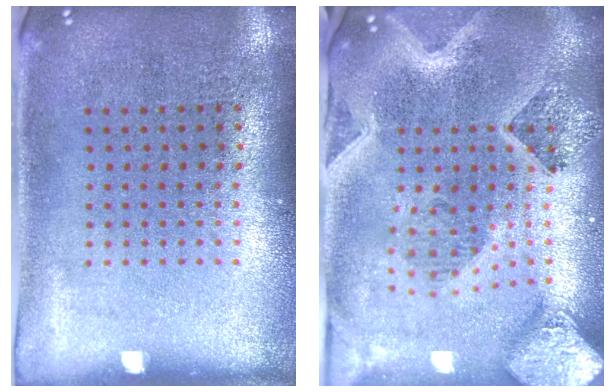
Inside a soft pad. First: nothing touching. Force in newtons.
{"total": 4.3, "press": 3.3, "slide": 2.7}